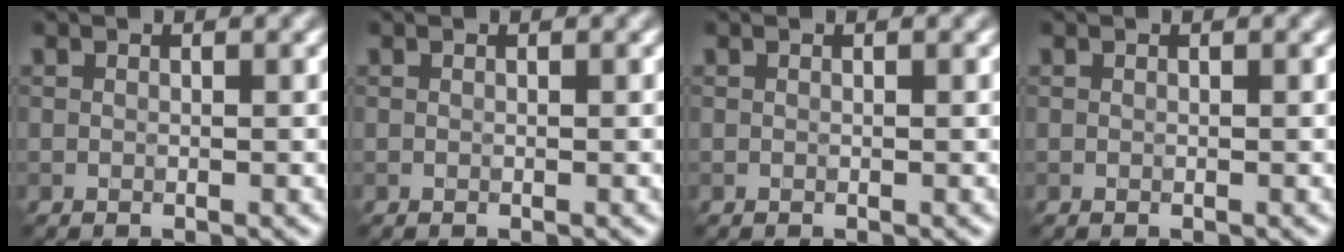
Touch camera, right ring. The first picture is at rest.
{"total": 0.0}
{"total": 0.0}
{"total": 0.0}